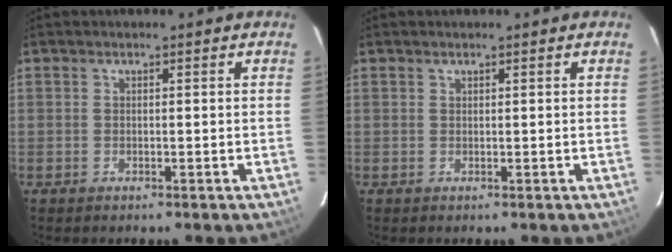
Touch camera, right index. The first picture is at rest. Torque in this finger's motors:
{"motor_torque": [0.02, 0.09, 0.05, 0.01]}